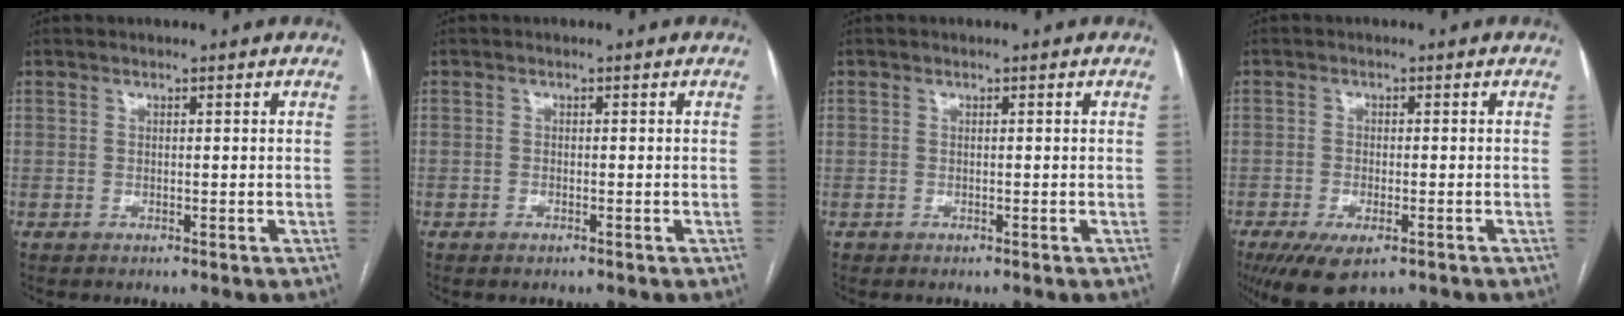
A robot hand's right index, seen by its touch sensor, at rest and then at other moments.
{"total": 0.6, "force": [-0.5, 0.2, 0.4], "torque": [-0.010, -0.001, -0.006]}
{"total": 0.5, "force": [-0.3, 0.4, 0.0], "torque": [0.000, 0.005, -0.006]}
{"total": 7.3, "force": [-4.6, 2.7, 5.0], "torque": [-0.083, -0.015, -0.072]}